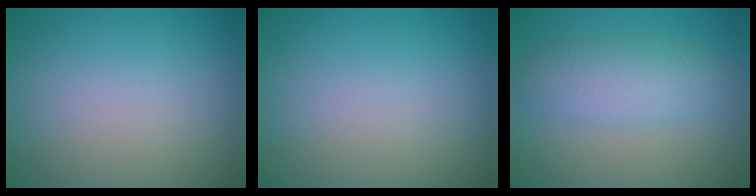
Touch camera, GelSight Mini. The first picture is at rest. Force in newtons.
{"total": 0.0}
{"total": 3.8, "press": 3.8, "slide": 0.1}